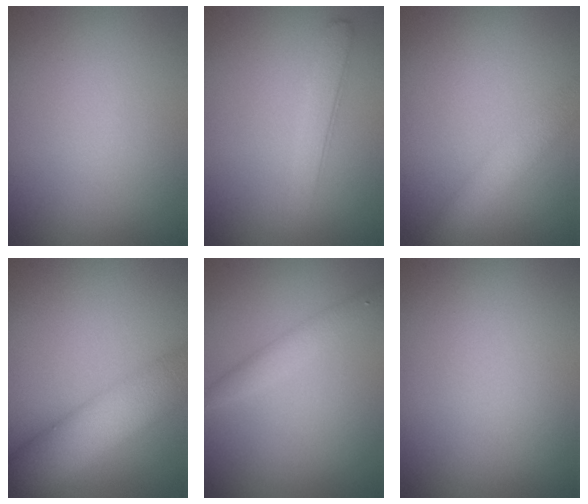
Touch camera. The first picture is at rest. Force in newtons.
{"total": 2.2, "press": 2.2, "slide": 0.1}
{"total": 2.9, "press": 2.9, "slide": 0.1}
{"total": 7.5, "press": 7.5, "slide": 0.3}
{"total": 1.9, "press": 1.9, "slide": 0.1}
{"total": 0.0}